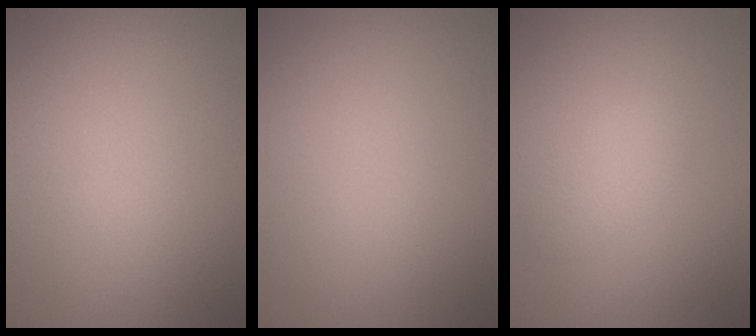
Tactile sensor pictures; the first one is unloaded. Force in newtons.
{"total": 0.0}
{"total": 1.8, "press": 1.8, "slide": 0.2}